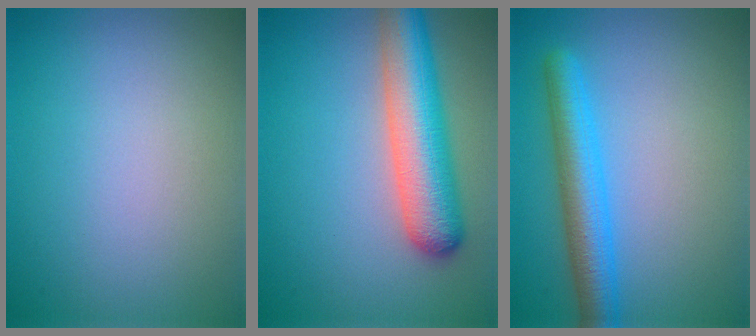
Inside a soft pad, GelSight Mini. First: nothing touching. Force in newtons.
{"total": 7.4, "press": 7.4, "slide": 0.3}
{"total": 4.8, "press": 4.8, "slide": 0.2}